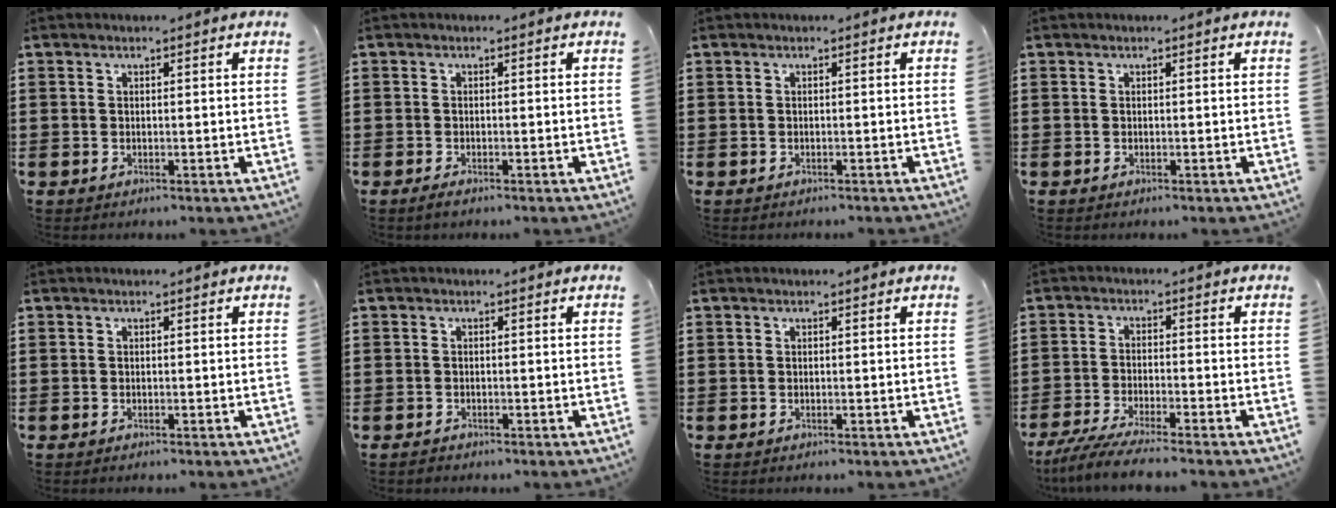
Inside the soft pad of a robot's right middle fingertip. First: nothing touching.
{"total": 0.7, "force": [-0.5, 0.1, 0.5], "torque": [-0.011, -0.006, -0.007]}
{"total": 0.0}
{"total": 0.0}
{"total": 0.0}
{"total": 0.7, "force": [-0.6, 0.4, 0.0], "torque": [-0.001, 0.002, -0.014]}
{"total": 0.0}
{"total": 5.0, "force": [-4.6, -0.1, 1.9], "torque": [-0.053, -0.019, -0.093]}